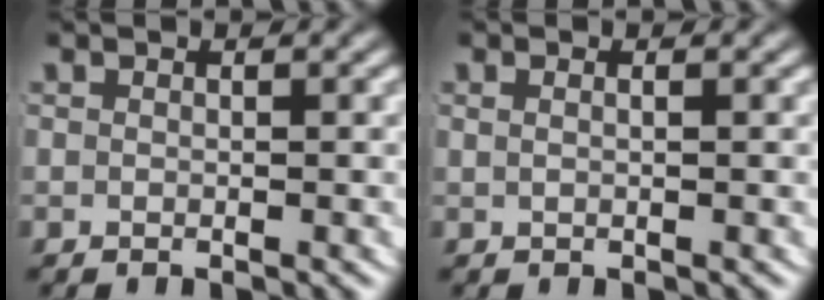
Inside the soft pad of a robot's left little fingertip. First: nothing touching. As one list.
[{"total": 0.6, "force": [0.2, -0.2, 0.5], "torque": [-0.007, -0.002, 0.007]}]